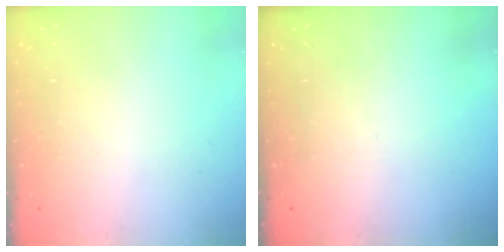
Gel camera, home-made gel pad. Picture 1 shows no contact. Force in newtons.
{"total": 0.0}